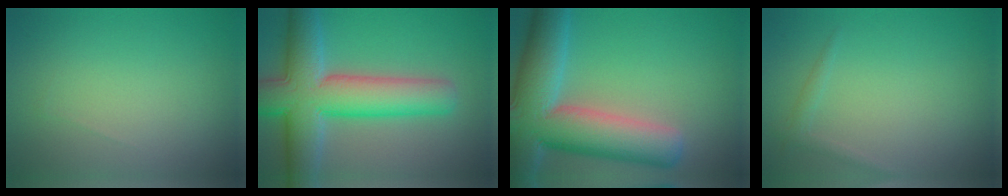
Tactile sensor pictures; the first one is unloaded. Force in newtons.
{"total": 10.5, "press": 10.5, "slide": 0.6}
{"total": 12.6, "press": 12.6, "slide": 1.1}
{"total": 1.0, "press": 1.0, "slide": 0.1}